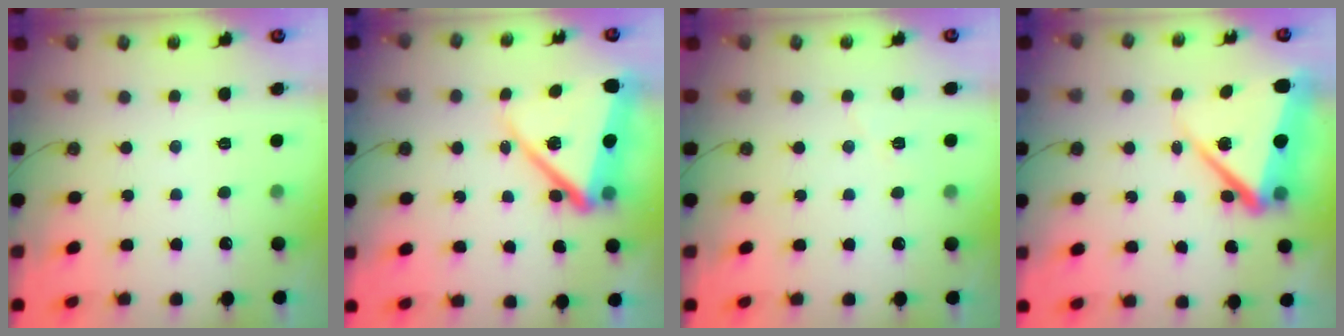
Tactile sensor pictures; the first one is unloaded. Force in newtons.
{"total": 15.1, "press": 15.0, "slide": 1.4}
{"total": 4.3, "press": 3.9, "slide": 2.0}
{"total": 12.0, "press": 11.7, "slide": 2.8}